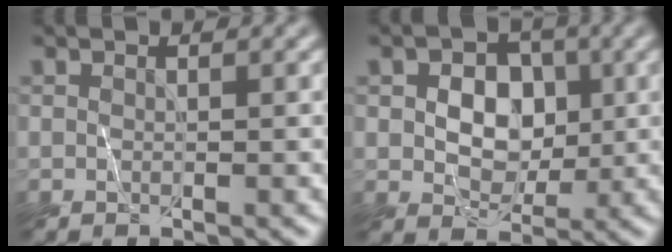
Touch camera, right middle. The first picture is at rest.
{"total": 5.2, "force": [0.4, 3.9, 3.4], "torque": [-0.049, 0.001, 0.004]}